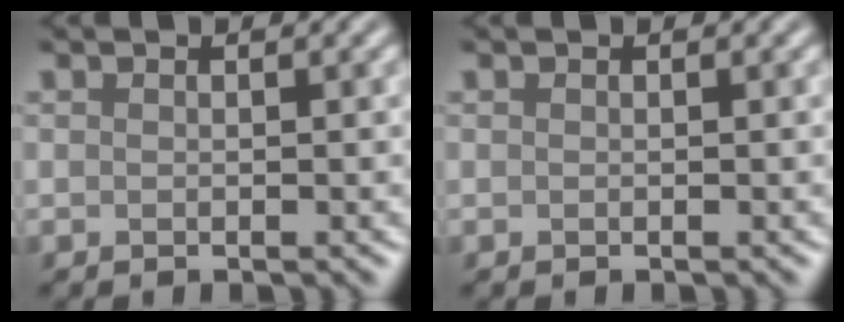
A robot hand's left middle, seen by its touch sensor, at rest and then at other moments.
{"total": 0.0}